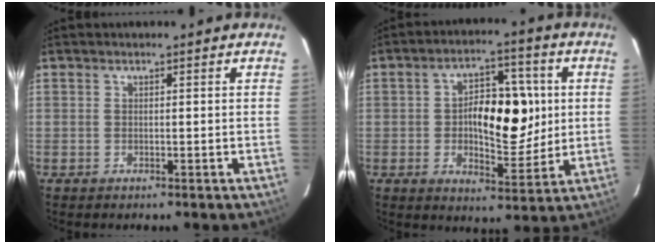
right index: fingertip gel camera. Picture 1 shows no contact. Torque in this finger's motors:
{"motor_torque": [0.99, 0.16, 0.27, 0.11]}